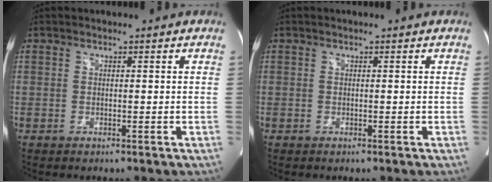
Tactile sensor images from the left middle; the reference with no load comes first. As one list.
[{"total": 0.0}]